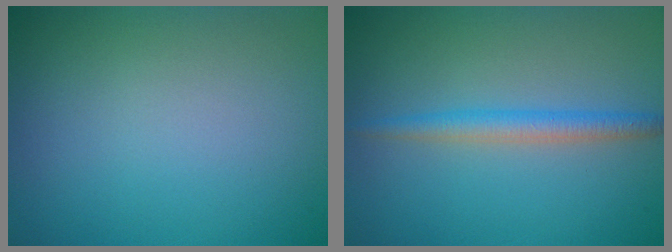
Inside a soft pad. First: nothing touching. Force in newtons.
{"total": 2.3, "press": 2.3, "slide": 0.0}